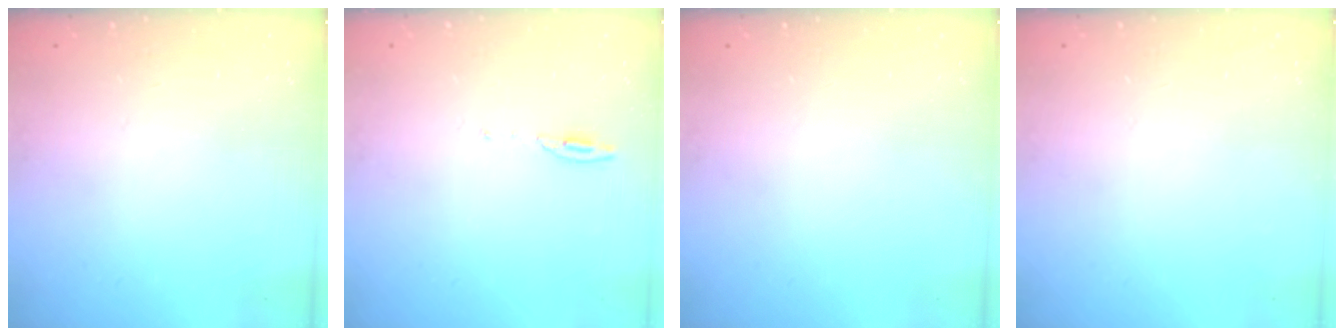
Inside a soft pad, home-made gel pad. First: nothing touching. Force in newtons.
{"total": 4.1, "press": 4.0, "slide": 0.7}
{"total": 15.1, "press": 2.1, "slide": 14.9}
{"total": 0.0}